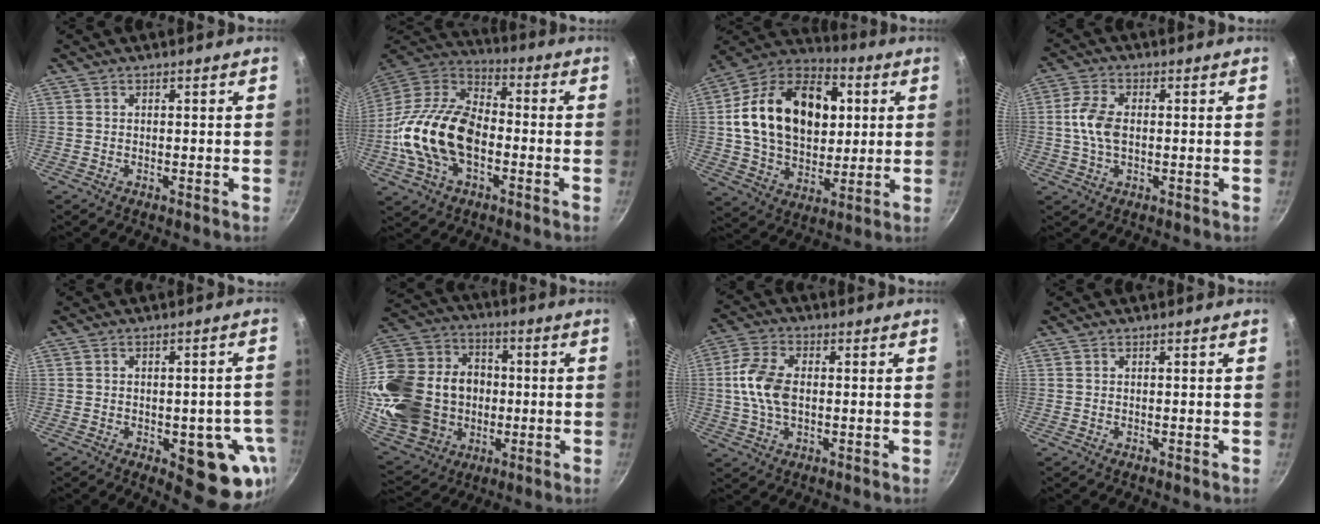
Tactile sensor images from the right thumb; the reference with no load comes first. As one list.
[{"total": 21.1, "force": [-4.0, 13.3, 16.0], "torque": [-0.283, 0.035, -0.086]}, {"total": 25.1, "force": [4.3, 17.3, 17.7], "torque": [-0.267, 0.017, 0.064]}, {"total": 6.8, "force": [0.0, 4.1, 5.5], "torque": [-0.110, 0.013, -0.003]}, {"total": 13.4, "force": [-4.4, 6.2, 11.0], "torque": [-0.073, 0.007, -0.051]}, {"total": 28.9, "force": [-2.0, 23.5, 16.8], "torque": [-0.333, 0.040, -0.008]}, {"total": 9.6, "force": [0.1, 5.8, 7.6], "torque": [-0.149, 0.016, -0.006]}, {"total": 0.0}]